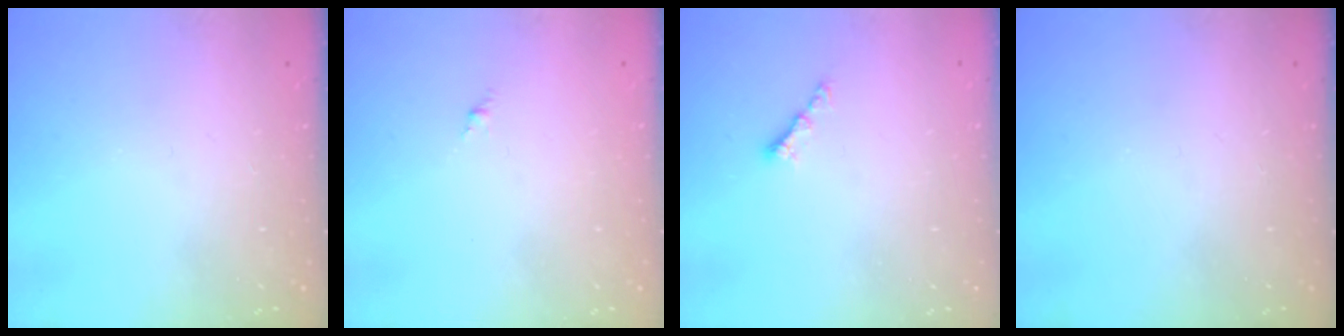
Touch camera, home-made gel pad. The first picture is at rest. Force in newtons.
{"total": 0.0}
{"total": 3.4, "press": 3.3, "slide": 0.6}
{"total": 0.0}